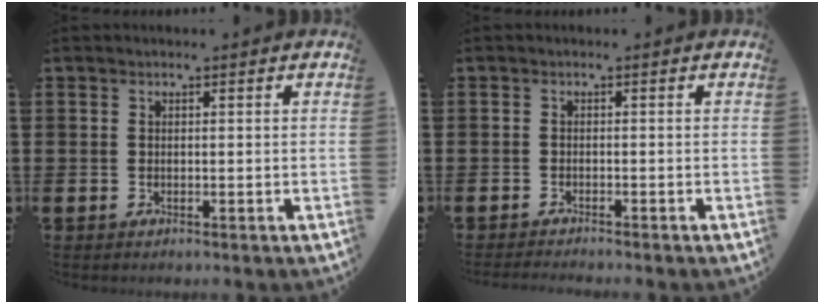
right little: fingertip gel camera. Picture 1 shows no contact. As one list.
[{"total": 0.8, "force": [-0.8, -0.1, 0.1], "torque": [-0.001, -0.002, -0.016]}]